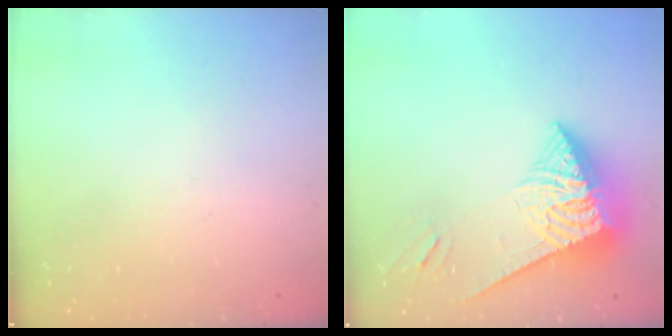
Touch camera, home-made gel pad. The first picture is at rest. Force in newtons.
{"total": 8.6, "press": 8.5, "slide": 1.1}